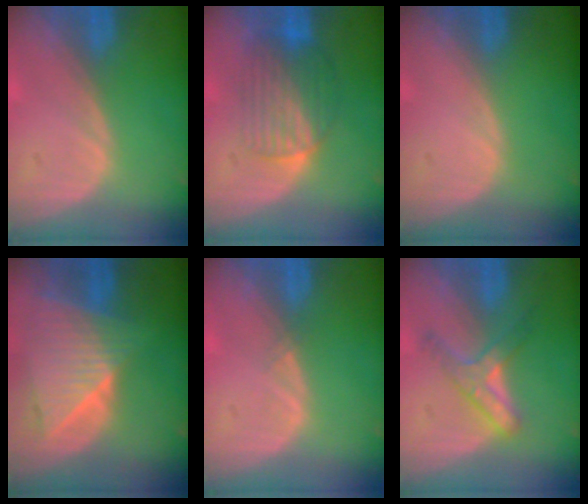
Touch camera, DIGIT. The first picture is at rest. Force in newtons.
{"total": 6.5, "press": 6.4, "slide": 1.0}
{"total": 0.0}
{"total": 9.0, "press": 8.0, "slide": 4.2}
{"total": 0.7, "press": 0.5, "slide": 0.4}
{"total": 5.1, "press": 5.1, "slide": 0.3}